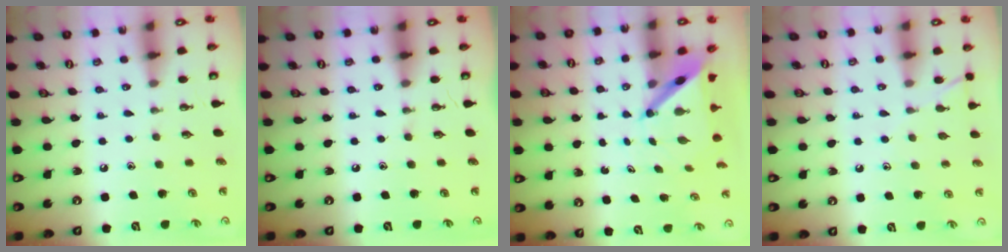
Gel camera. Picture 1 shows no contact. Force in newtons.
{"total": 0.0}
{"total": 5.1, "press": 5.0, "slide": 0.5}
{"total": 5.4, "press": 5.3, "slide": 0.6}